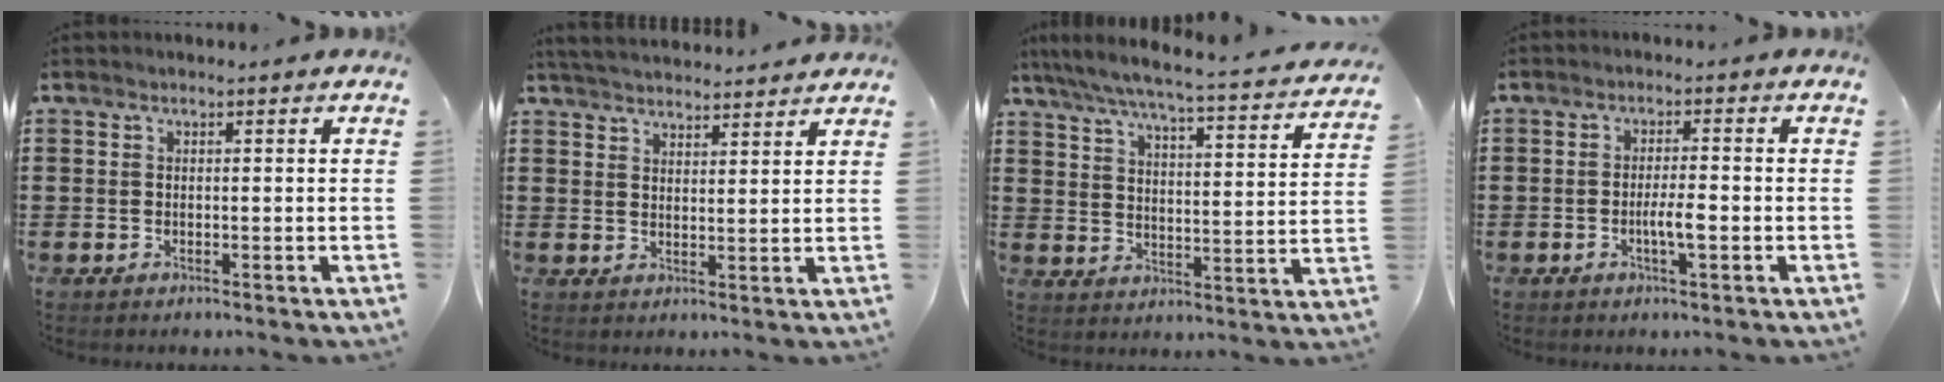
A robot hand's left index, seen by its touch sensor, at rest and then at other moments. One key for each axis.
{"total": 3.8, "fx": 3.7, "fy": 0.0, "fz": 0.4, "tx": -0.019, "ty": -0.014, "tz": 0.068}
{"total": 5.3, "fx": 4.6, "fy": -0.3, "fz": 2.5, "tx": -0.072, "ty": -0.039, "tz": 0.070}
{"total": 3.5, "fx": -1.0, "fy": 0.6, "fz": 3.3, "tx": -0.057, "ty": 0.001, "tz": -0.017}